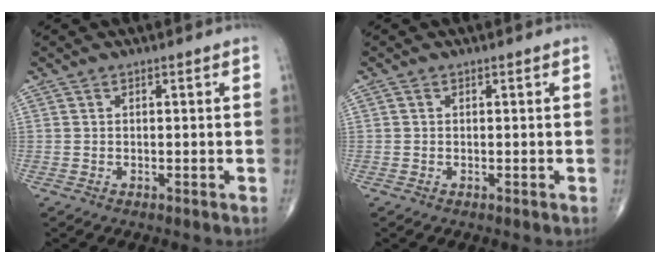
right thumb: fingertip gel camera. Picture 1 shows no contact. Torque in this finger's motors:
{"motor_torque": [-0.29, -0.03, -0.25, -0.14, 0.01]}